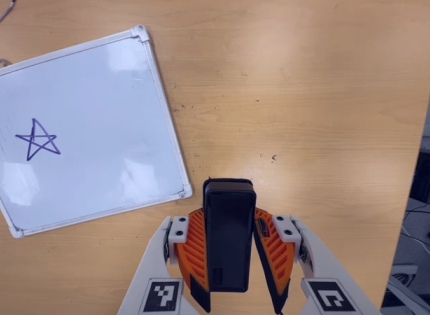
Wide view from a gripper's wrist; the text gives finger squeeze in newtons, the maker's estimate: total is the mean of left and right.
{"total": 6.5, "left": 4.8, "right": 8.1}